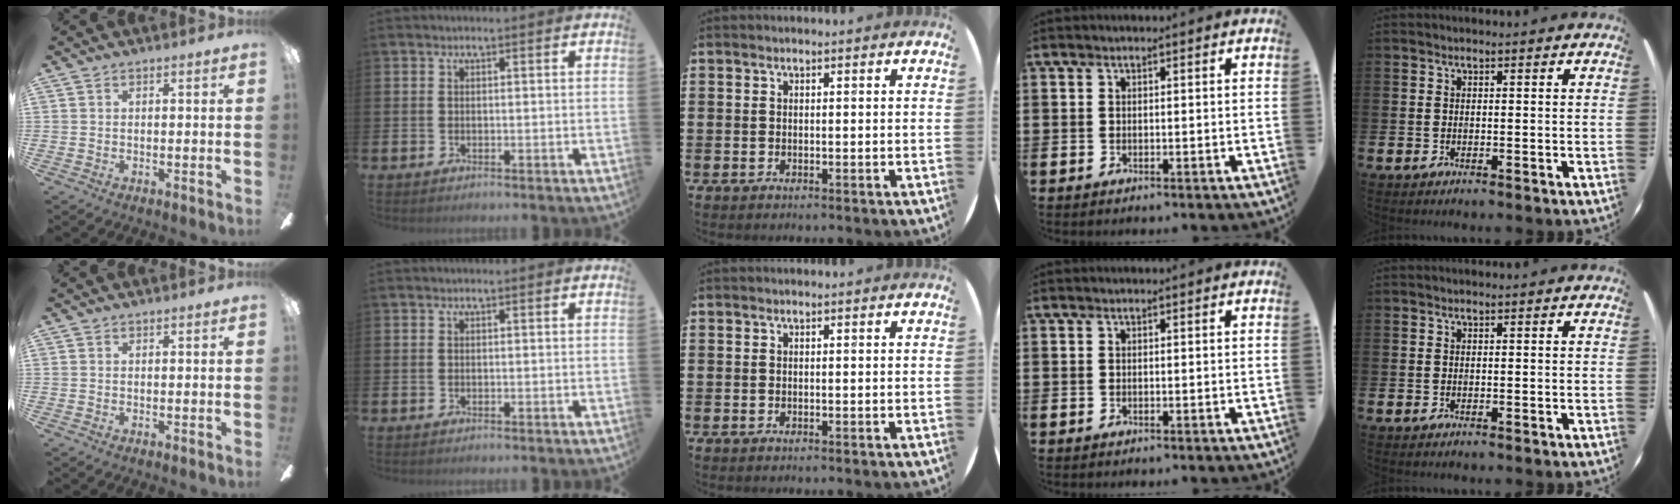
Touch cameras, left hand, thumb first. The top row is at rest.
{}